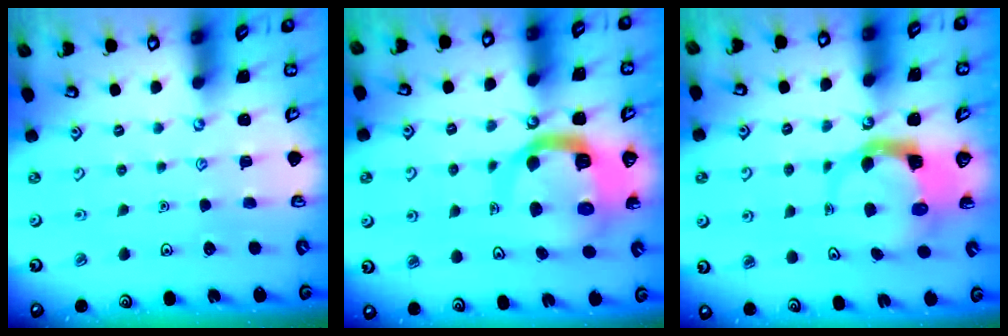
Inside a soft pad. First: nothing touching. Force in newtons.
{"total": 10.8, "press": 10.8, "slide": 1.4}
{"total": 4.0, "press": 3.9, "slide": 0.6}